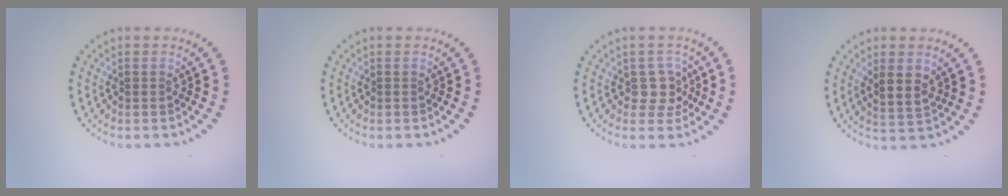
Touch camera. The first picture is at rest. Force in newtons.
{"total": 0.0}
{"total": 2.4, "press": 2.0, "slide": 1.2}
{"total": 2.3, "press": 2.1, "slide": 1.0}